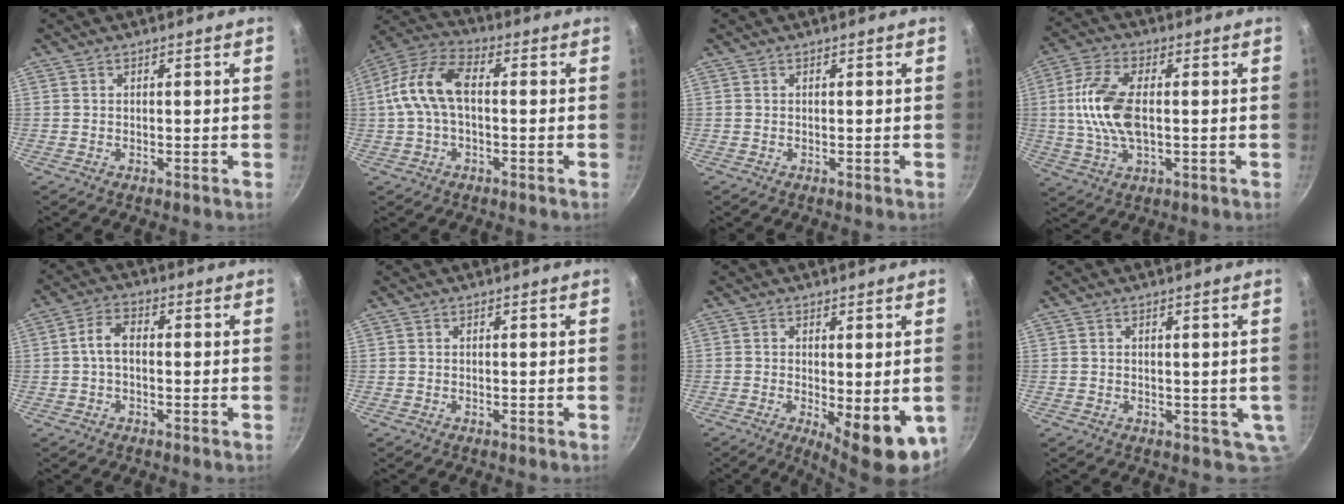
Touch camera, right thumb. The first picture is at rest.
{"total": 11.8, "force": [0.5, 6.4, 9.9], "torque": [-0.208, 0.038, 0.001]}
{"total": 0.0}
{"total": 12.3, "force": [0.5, 6.0, 10.7], "torque": [-0.230, 0.004, 0.009]}
{"total": 4.7, "force": [-0.2, 2.8, 3.8], "torque": [-0.068, 0.019, -0.008]}
{"total": 0.0}
{"total": 11.9, "force": [-3.7, 4.2, 10.5], "torque": [-0.130, -0.021, -0.041]}
{"total": 4.3, "force": [0.6, 2.8, 3.2], "torque": [-0.023, -0.013, 0.021]}